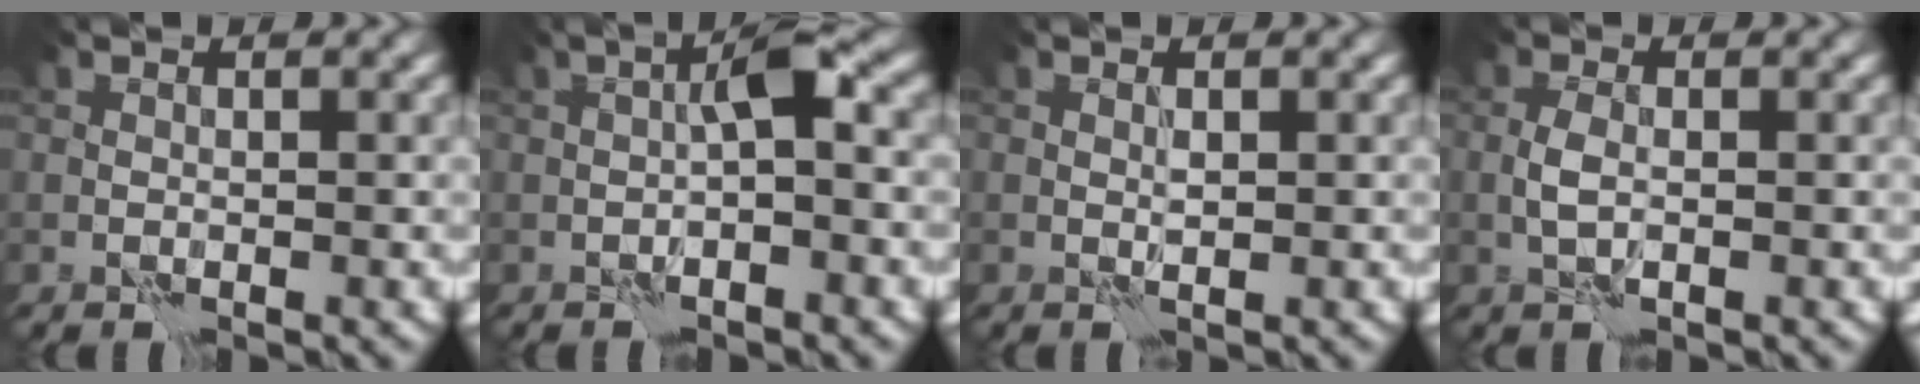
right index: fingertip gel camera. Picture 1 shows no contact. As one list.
[{"total": 2.8, "force": [-0.1, 0.3, 2.8], "torque": [-0.049, 0.014, -0.006]}, {"total": 0.7, "force": [0.5, -0.1, 0.5], "torque": [-0.012, -0.001, 0.010]}, {"total": 1.6, "force": [-0.1, 0.5, 1.5], "torque": [-0.034, 0.001, -0.006]}]